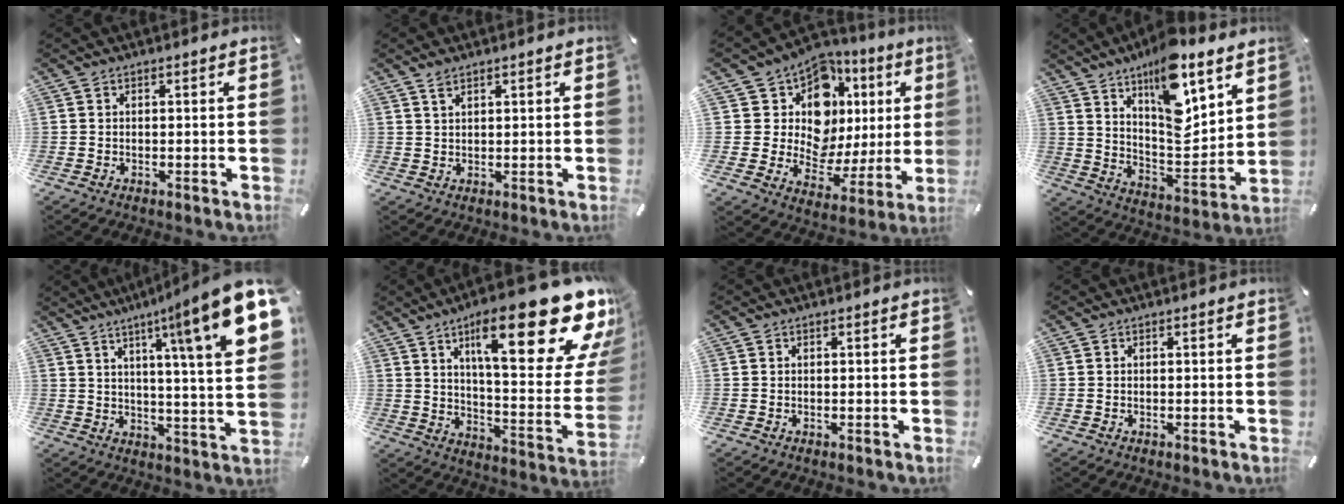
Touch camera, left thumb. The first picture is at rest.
{"total": 2.1, "force": [1.5, 0.9, 1.2], "torque": [-0.025, -0.001, 0.029]}
{"total": 14.1, "force": [6.5, 11.0, 6.0], "torque": [-0.098, -0.064, 0.127]}
{"total": 16.6, "force": [11.4, 6.4, 10.3], "torque": [-0.149, -0.078, 0.190]}
{"total": 17.8, "force": [8.8, 2.0, 15.3], "torque": [-0.226, -0.065, 0.117]}
{"total": 30.2, "force": [16.3, 9.7, 23.5], "torque": [-0.338, -0.109, 0.261]}
{"total": 0.0}
{"total": 0.0}